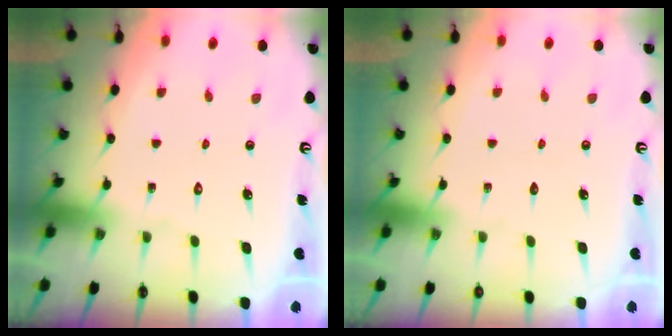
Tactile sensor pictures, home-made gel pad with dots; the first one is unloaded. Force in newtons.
{"total": 0.0}